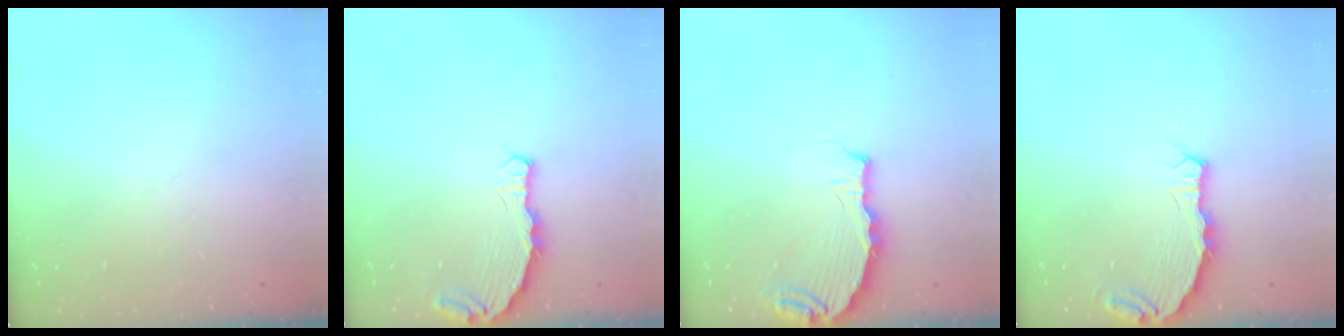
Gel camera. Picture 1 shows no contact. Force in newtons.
{"total": 6.1, "press": 5.2, "slide": 3.2}
{"total": 6.0, "press": 5.8, "slide": 1.5}
{"total": 6.8, "press": 5.1, "slide": 4.4}